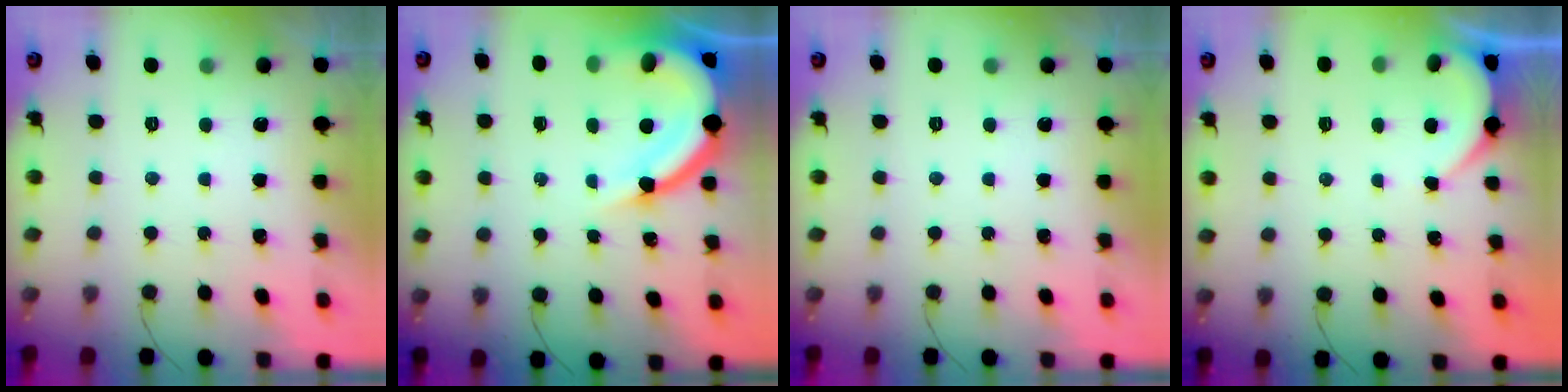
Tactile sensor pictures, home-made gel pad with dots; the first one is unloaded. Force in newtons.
{"total": 14.4, "press": 14.3, "slide": 1.5}
{"total": 0.0}
{"total": 1.7, "press": 1.7, "slide": 0.2}